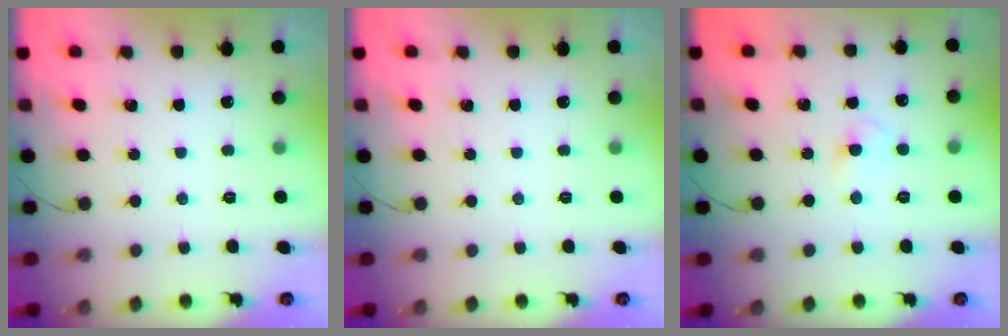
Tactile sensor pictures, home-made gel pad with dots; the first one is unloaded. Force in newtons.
{"total": 0.0}
{"total": 2.3, "press": 2.1, "slide": 1.0}